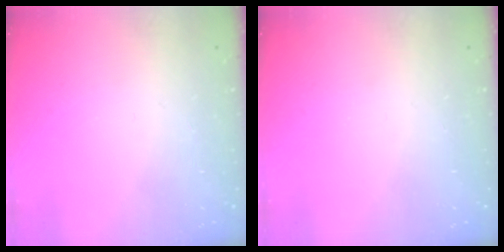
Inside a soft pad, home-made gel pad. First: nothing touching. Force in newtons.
{"total": 0.0}